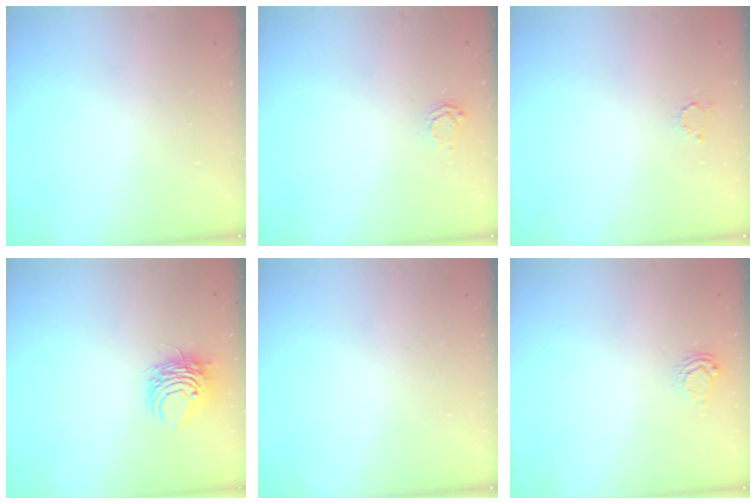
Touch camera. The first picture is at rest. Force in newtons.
{"total": 3.5, "press": 3.5, "slide": 0.4}
{"total": 2.7, "press": 2.7, "slide": 0.4}
{"total": 8.9, "press": 8.9, "slide": 0.9}
{"total": 0.0}
{"total": 5.8, "press": 5.8, "slide": 0.3}